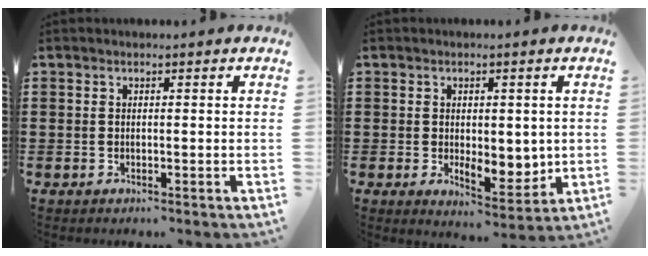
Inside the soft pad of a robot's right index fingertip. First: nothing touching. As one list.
[{"total": 5.1, "force": [0.0, 3.3, 4.0], "torque": [-0.051, 0.000, -0.002]}]